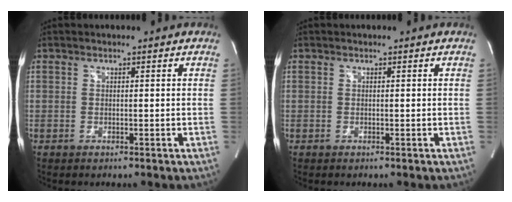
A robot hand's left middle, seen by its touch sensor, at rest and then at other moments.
{"total": 0.0}